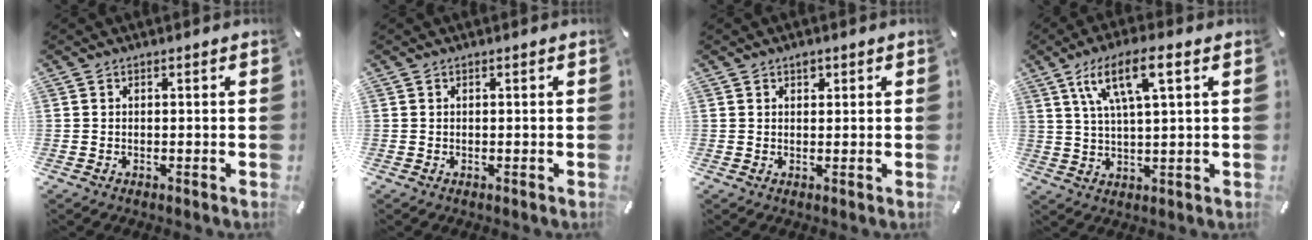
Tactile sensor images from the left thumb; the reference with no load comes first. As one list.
[{"total": 0.0}, {"total": 1.3, "force": [0.7, 0.9, 0.5], "torque": [-0.002, -0.002, 0.012]}, {"total": 10.9, "force": [4.8, 2.9, 9.3], "torque": [-0.177, 0.004, 0.083]}]